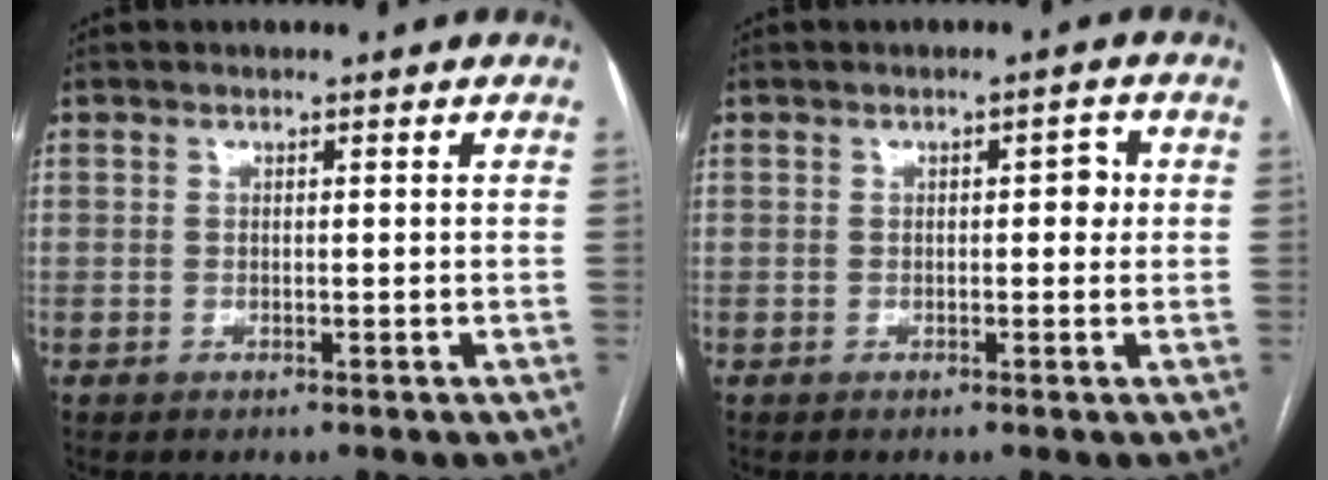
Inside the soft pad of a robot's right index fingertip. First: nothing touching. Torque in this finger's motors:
{"motor_torque": [0.15, -0.08, 0.03, 0.02]}